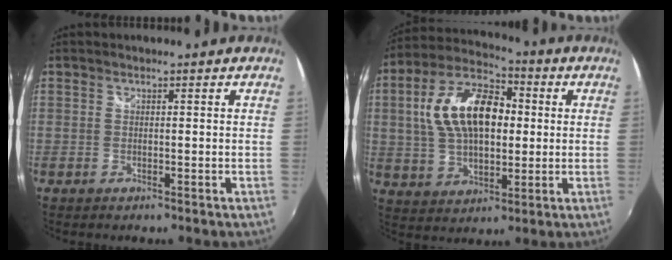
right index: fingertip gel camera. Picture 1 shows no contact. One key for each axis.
{"total": 16.9, "fx": 2.3, "fy": 9.4, "fz": 13.9, "tx": -0.270, "ty": 0.026, "tz": 0.039}